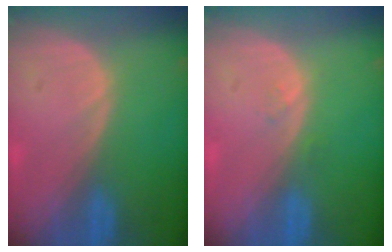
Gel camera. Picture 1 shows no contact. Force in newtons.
{"total": 0.7, "press": 0.7, "slide": 0.1}